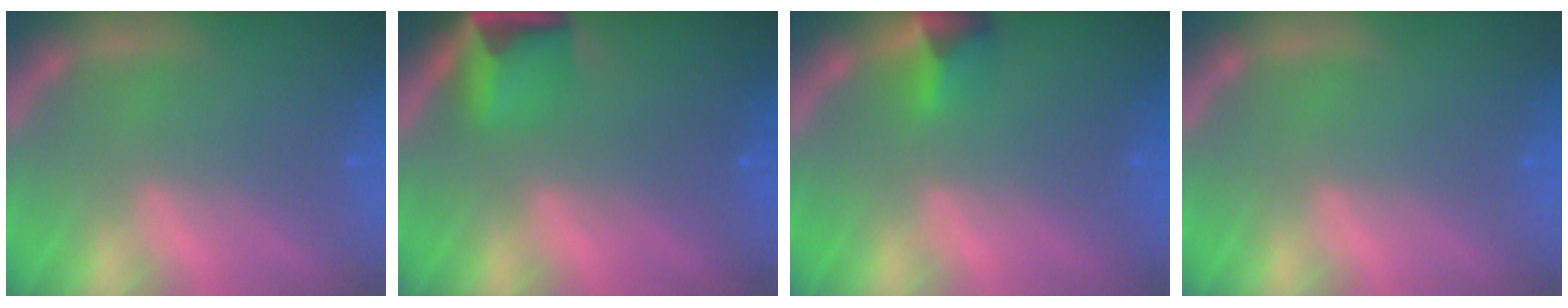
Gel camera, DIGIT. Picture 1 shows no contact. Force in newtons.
{"total": 4.9}
{"total": 2.4}
{"total": 0.0}